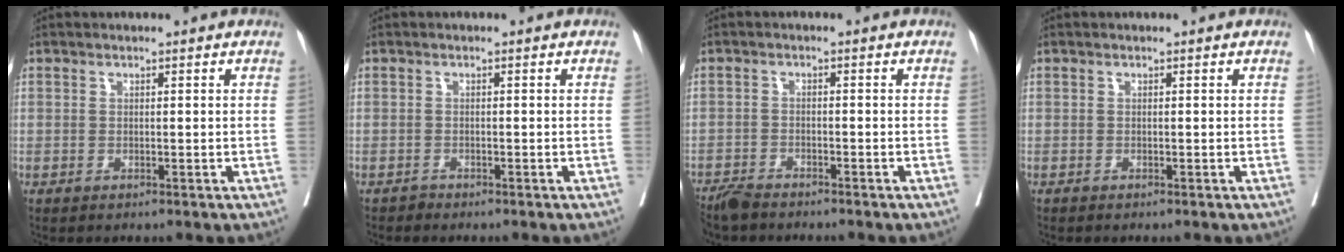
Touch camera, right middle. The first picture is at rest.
{"total": 0.6, "force": [-0.6, 0.1, -0.2], "torque": [-0.001, -0.003, -0.012]}
{"total": 3.9, "force": [-3.7, 0.6, 1.1], "torque": [-0.015, -0.011, -0.066]}
{"total": 0.0}